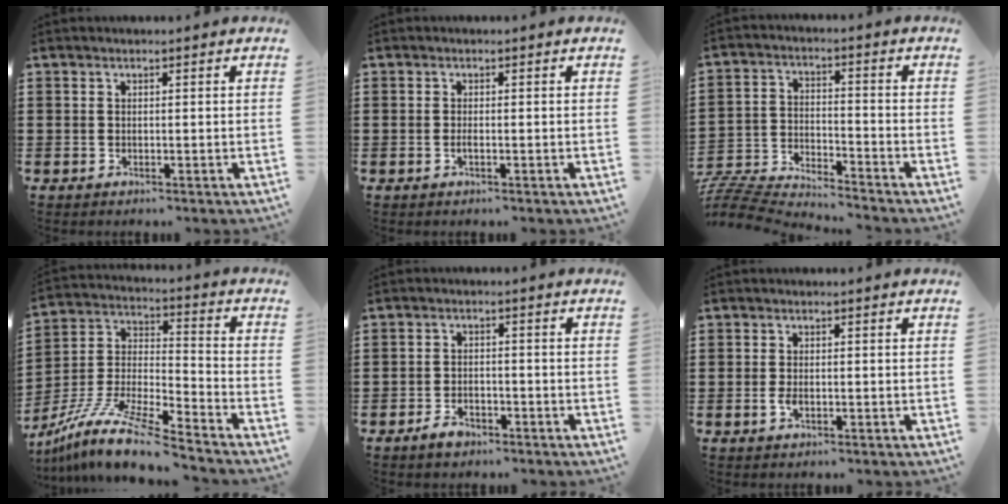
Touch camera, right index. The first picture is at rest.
{"total": 1.0, "force": [-0.4, 0.0, 0.9], "torque": [-0.018, -0.008, -0.004]}
{"total": 6.3, "force": [-6.3, 0.0, 0.5], "torque": [-0.032, -0.005, -0.134]}
{"total": 11.8, "force": [-10.4, 0.6, 5.6], "torque": [-0.118, 0.011, -0.211]}
{"total": 2.3, "force": [-1.8, 1.1, 0.9], "torque": [-0.022, 0.002, -0.037]}
{"total": 1.8, "force": [-0.5, 0.8, 1.5], "torque": [-0.038, -0.005, -0.010]}